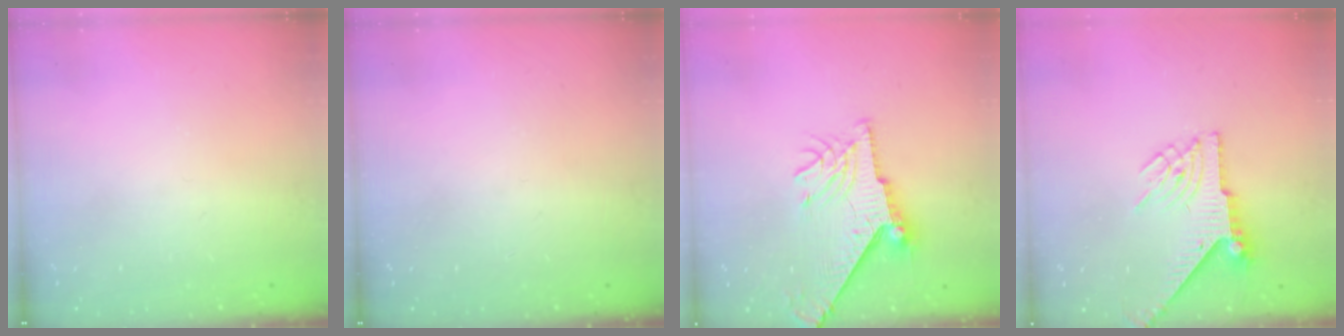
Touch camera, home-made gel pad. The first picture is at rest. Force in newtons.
{"total": 0.0}
{"total": 11.5, "press": 11.4, "slide": 1.2}
{"total": 6.5, "press": 6.4, "slide": 1.0}